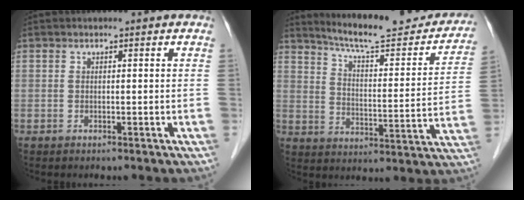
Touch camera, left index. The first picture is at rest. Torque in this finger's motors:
{"motor_torque": [-0.55, -0.73, 0.22, 0.07]}